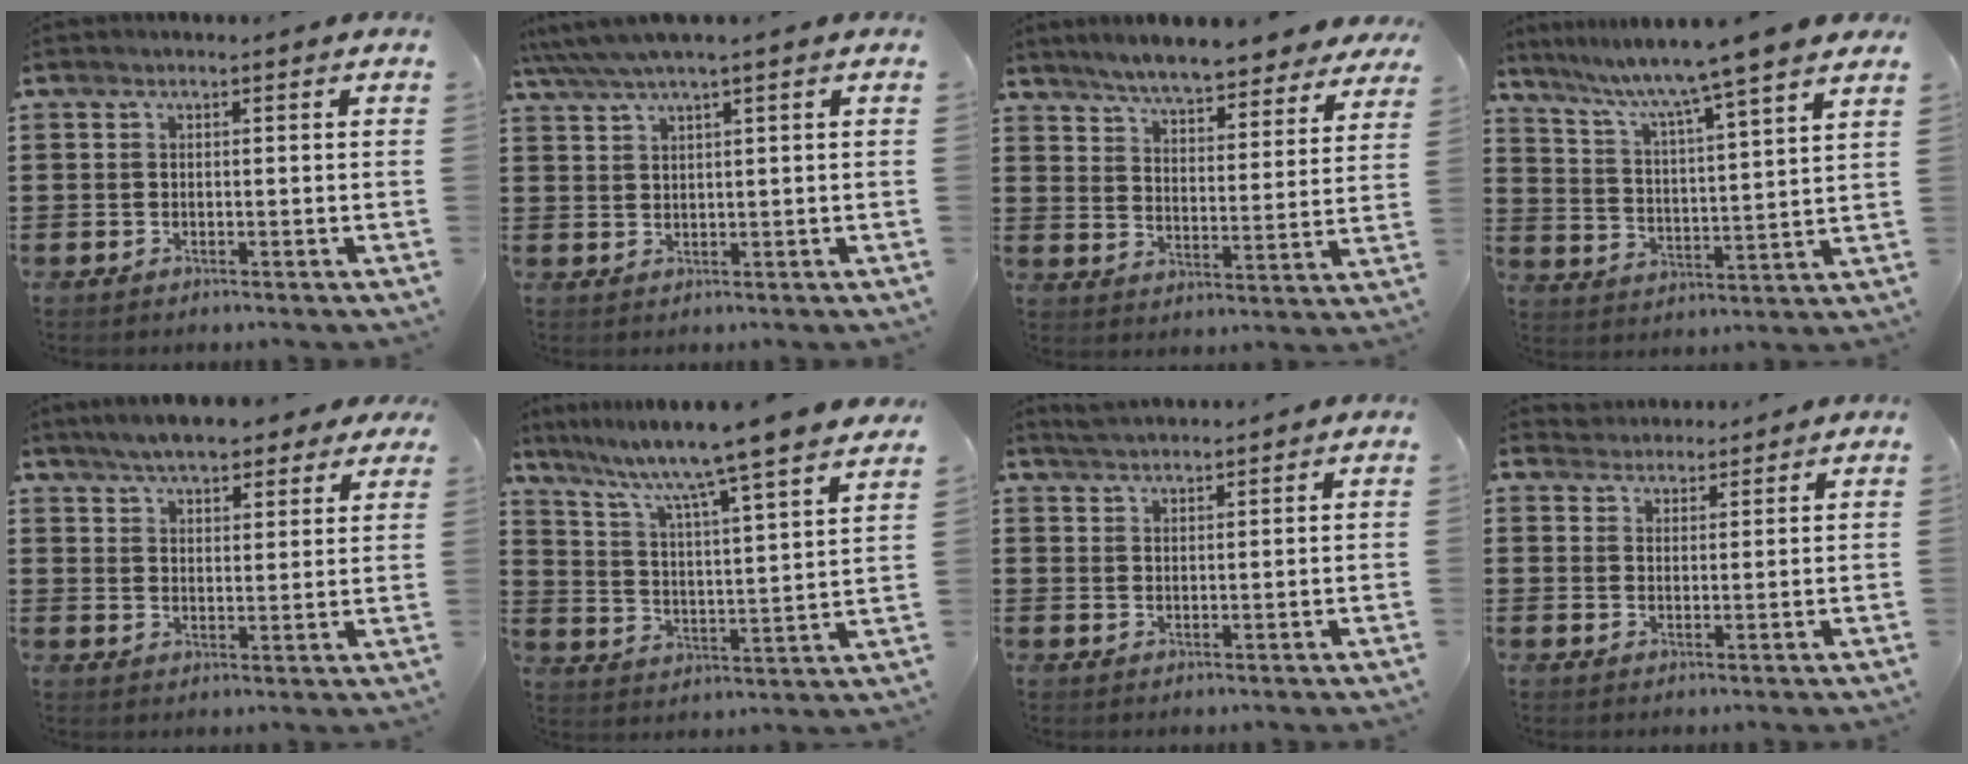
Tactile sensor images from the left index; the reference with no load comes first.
{"total": 2.9, "force": [1.9, -0.1, 2.2], "torque": [-0.048, 0.001, 0.033]}
{"total": 6.2, "force": [6.0, -0.1, 1.7], "torque": [-0.061, -0.038, 0.103]}
{"total": 7.0, "force": [5.9, -1.6, 3.4], "torque": [-0.090, -0.052, 0.089]}
{"total": 6.2, "force": [5.6, 1.5, 2.2], "torque": [-0.064, -0.005, 0.103]}
{"total": 8.3, "force": [7.1, -1.7, 4.0], "torque": [-0.107, -0.063, 0.109]}
{"total": 2.5, "force": [2.5, 0.0, 0.5], "torque": [-0.015, 0.002, 0.048]}
{"total": 2.4, "force": [2.2, 0.7, -0.5], "torque": [0.002, 0.002, 0.043]}